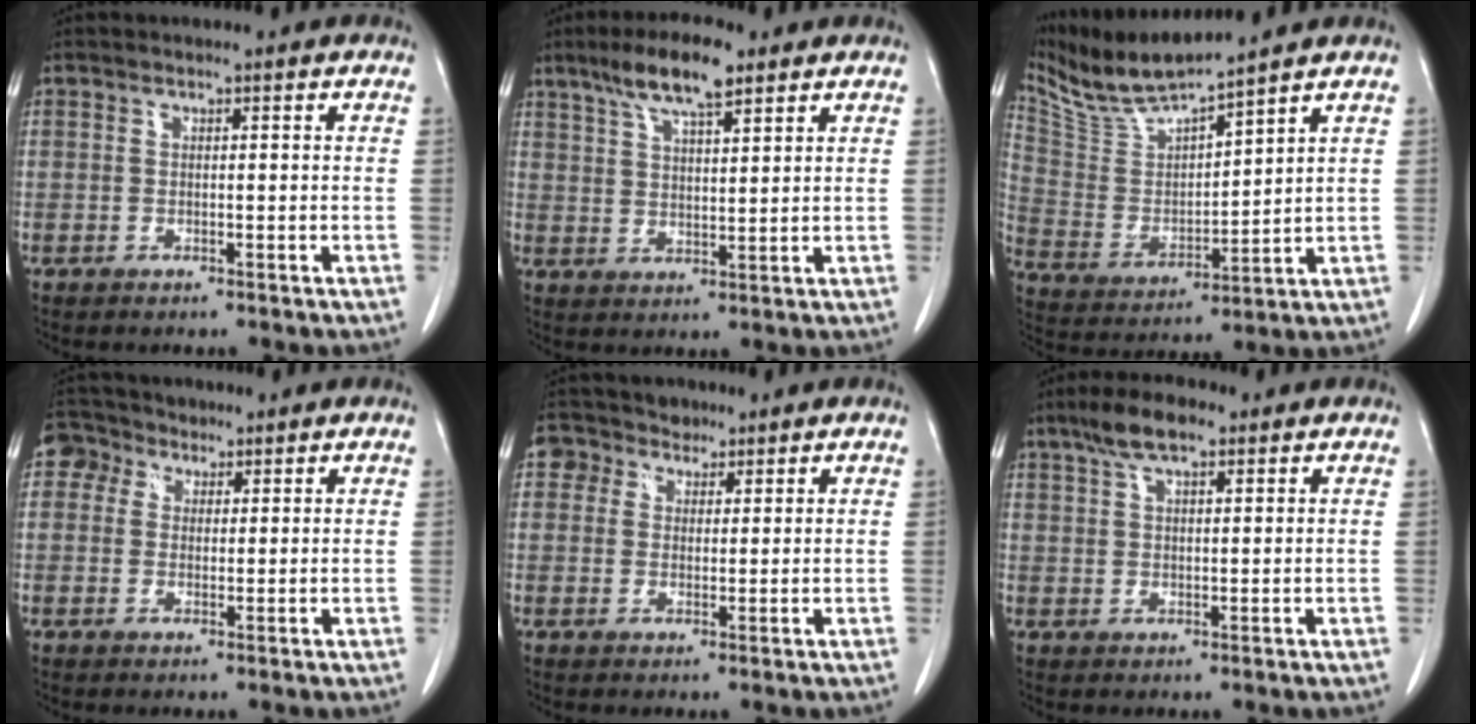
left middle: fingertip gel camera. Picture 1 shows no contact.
{"total": 8.6, "force": [5.9, 1.8, 6.0], "torque": [-0.114, 0.012, 0.105]}
{"total": 10.4, "force": [9.8, -0.4, 3.5], "torque": [-0.087, -0.007, 0.203]}
{"total": 4.6, "force": [2.3, 4.0, 0.8], "torque": [-0.019, 0.021, 0.042]}
{"total": 4.5, "force": [2.8, 3.5, 0.3], "torque": [-0.011, 0.022, 0.050]}
{"total": 5.9, "force": [3.9, 2.1, 3.9], "torque": [-0.079, 0.015, 0.070]}